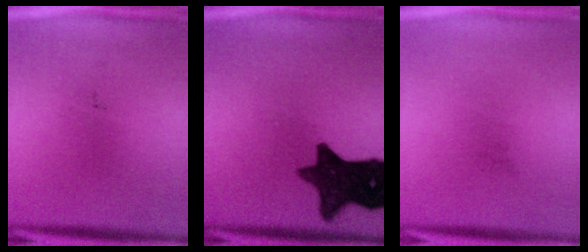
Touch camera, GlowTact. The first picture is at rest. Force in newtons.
{"total": 12.9}
{"total": 0.0}